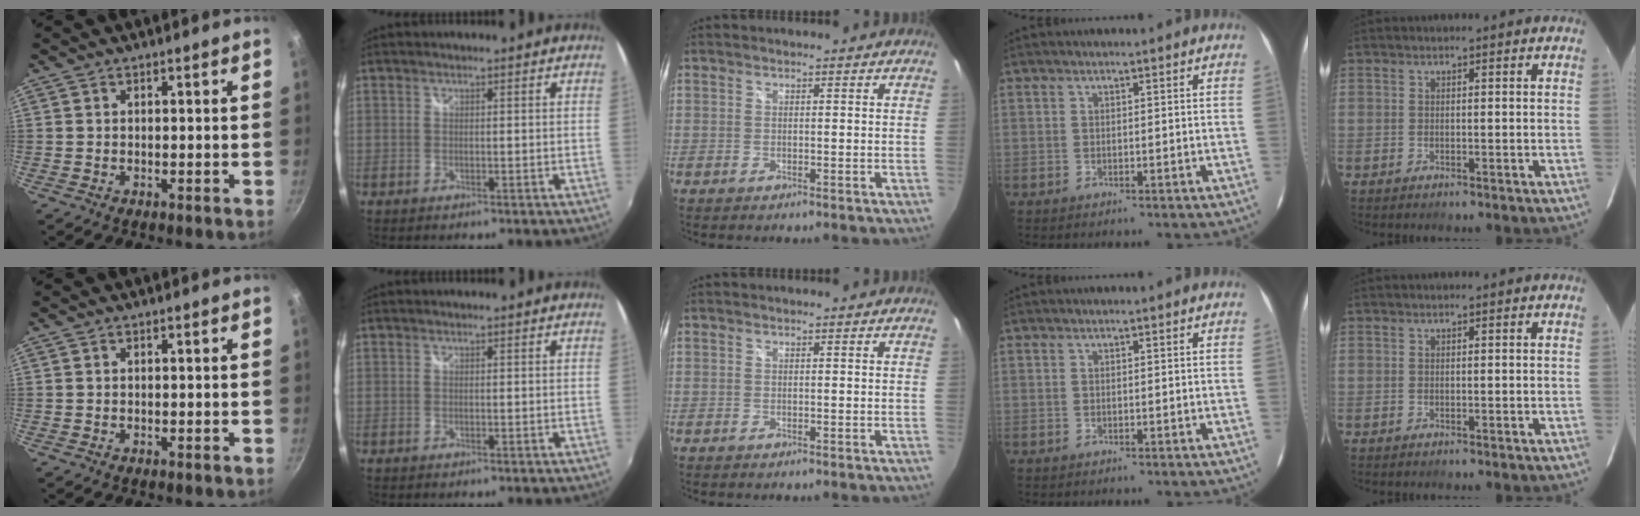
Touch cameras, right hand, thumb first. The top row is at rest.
{}